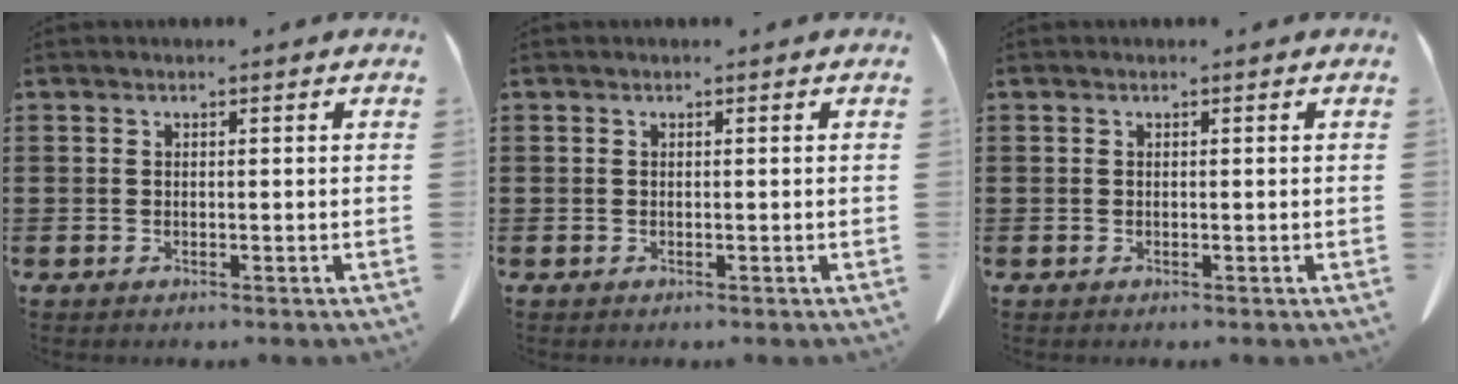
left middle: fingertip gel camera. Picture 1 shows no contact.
{"total": 0.0}
{"total": 0.0}